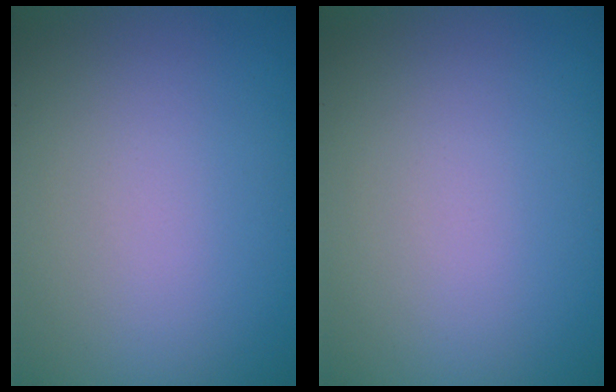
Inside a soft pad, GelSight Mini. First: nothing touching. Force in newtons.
{"total": 0.0}